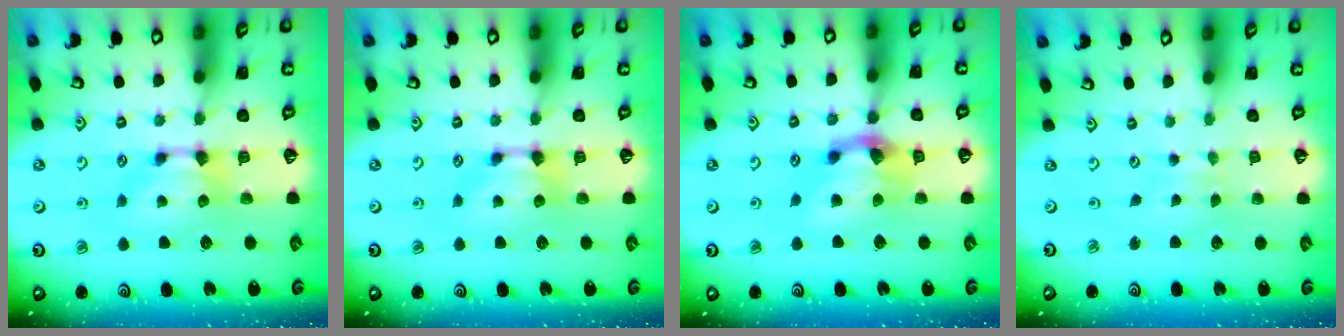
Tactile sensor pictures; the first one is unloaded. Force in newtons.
{"total": 0.0}
{"total": 4.5, "press": 3.9, "slide": 2.3}
{"total": 4.2, "press": 4.2, "slide": 0.1}